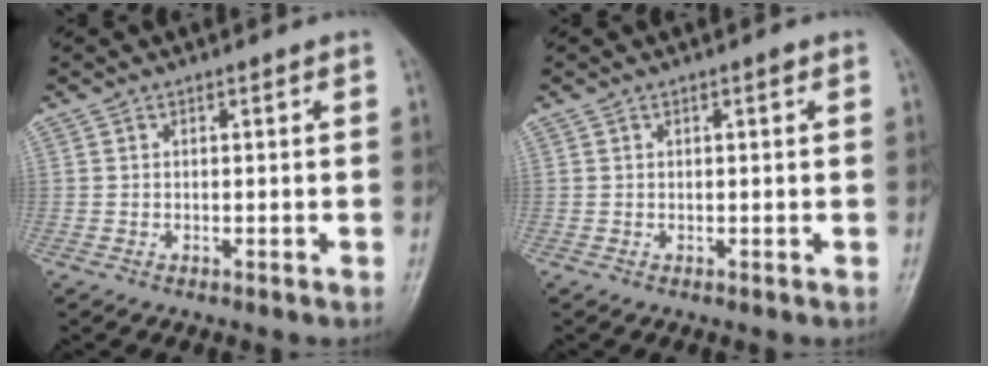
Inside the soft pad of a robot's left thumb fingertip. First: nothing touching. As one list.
[{"total": 0.7, "force": [0.4, 0.1, 0.6], "torque": [-0.009, 0.001, 0.004]}]